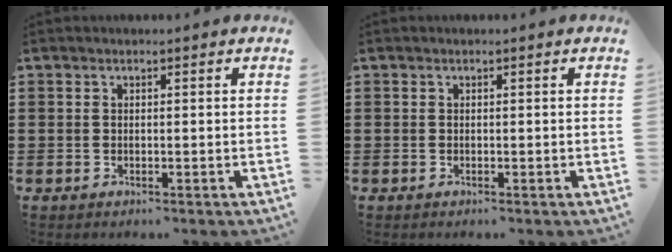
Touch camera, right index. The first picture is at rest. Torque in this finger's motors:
{"motor_torque": [-0.07, -0.16, -0.01, -0.01]}